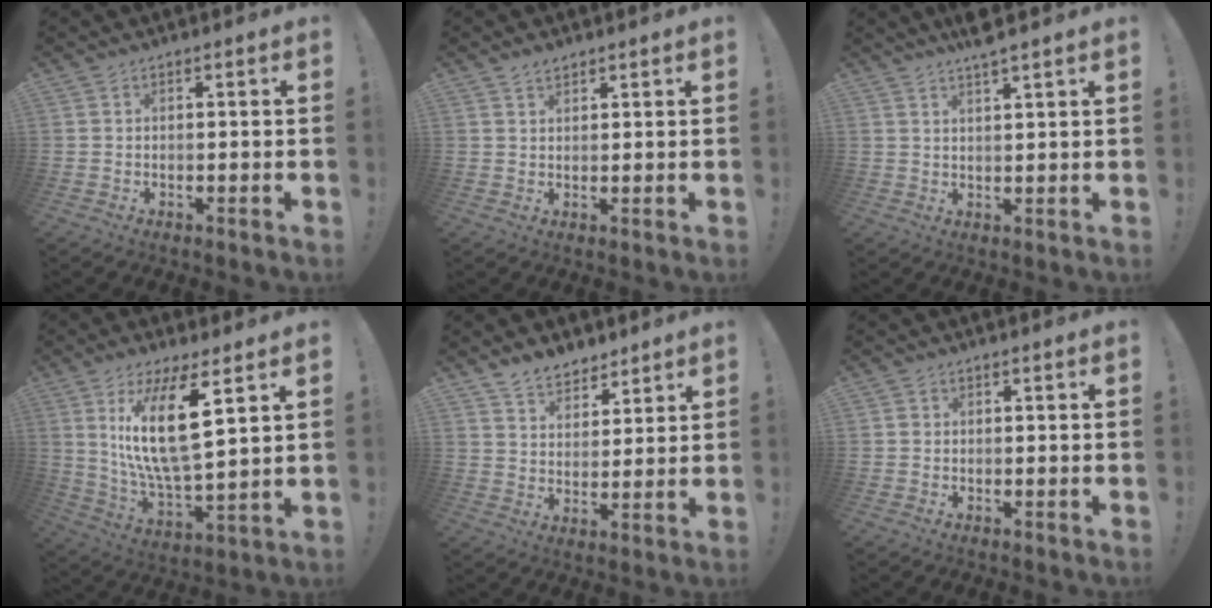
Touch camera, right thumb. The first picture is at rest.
{"total": 2.5, "force": [2.0, 1.2, 0.8], "torque": [-0.005, -0.011, 0.036]}
{"total": 4.7, "force": [3.8, -0.2, 2.8], "torque": [-0.051, -0.017, 0.063]}
{"total": 18.1, "force": [7.0, 5.4, 15.8], "torque": [-0.309, -0.039, 0.104]}
{"total": 7.8, "force": [6.4, 4.2, 1.3], "torque": [-0.025, -0.044, 0.125]}
{"total": 0.8, "force": [-0.1, 0.8, 0.0], "torque": [-0.001, 0.003, -0.001]}